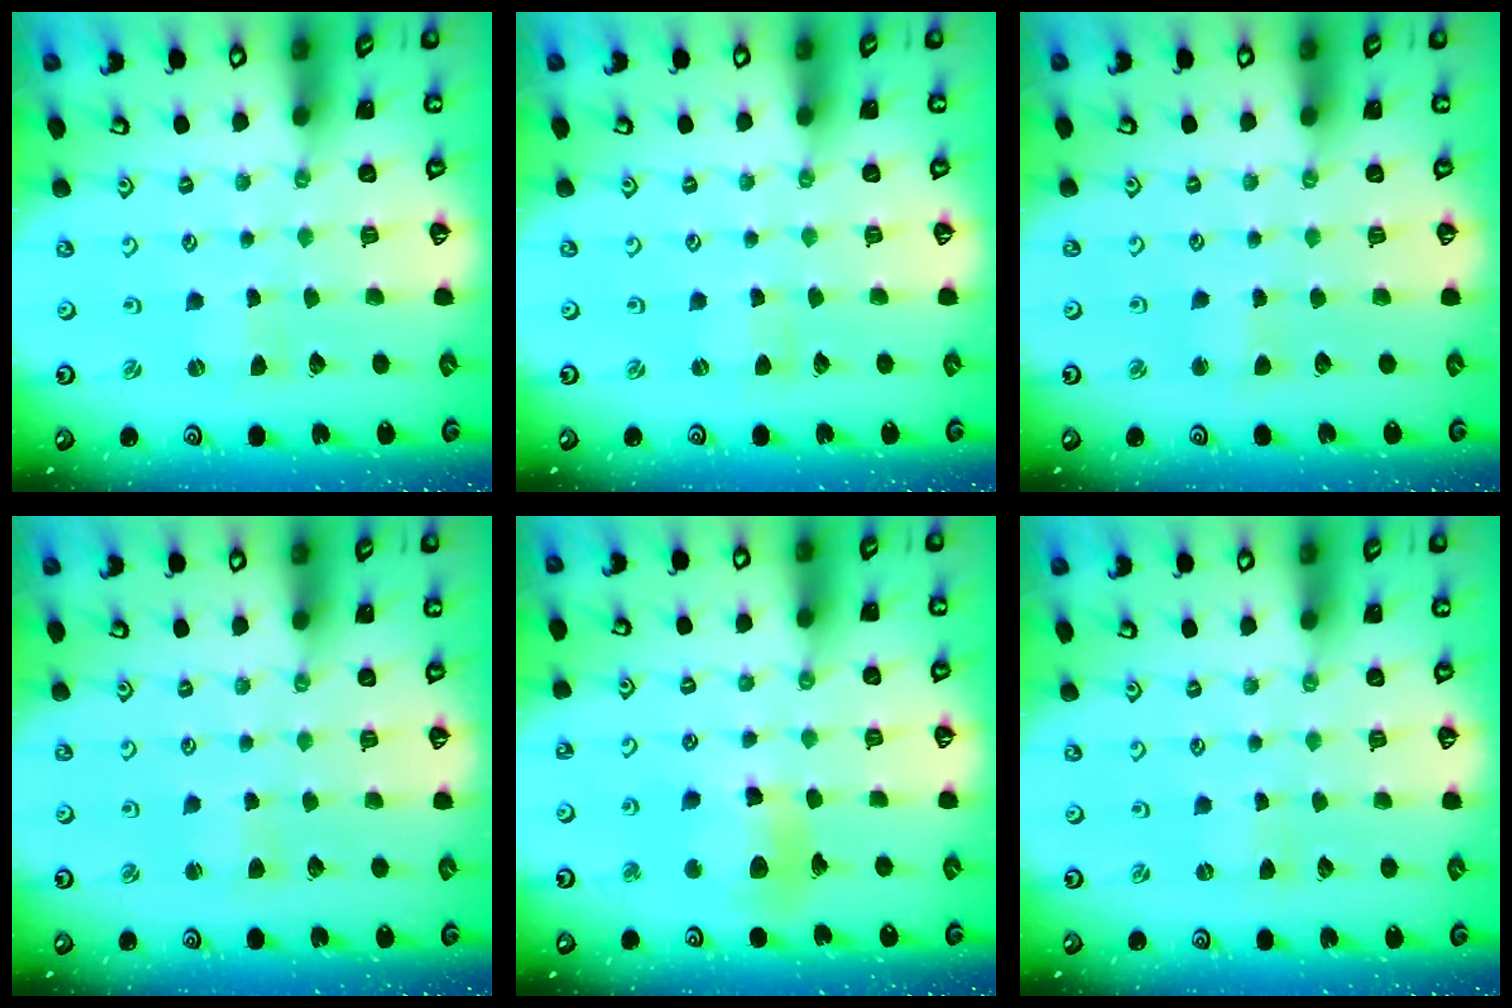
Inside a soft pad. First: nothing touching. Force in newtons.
{"total": 0.9, "press": 0.9, "slide": 0.0}
{"total": 2.4, "press": 2.4, "slide": 0.3}
{"total": 2.5, "press": 2.5, "slide": 0.2}
{"total": 11.3, "press": 11.2, "slide": 1.6}
{"total": 0.0}